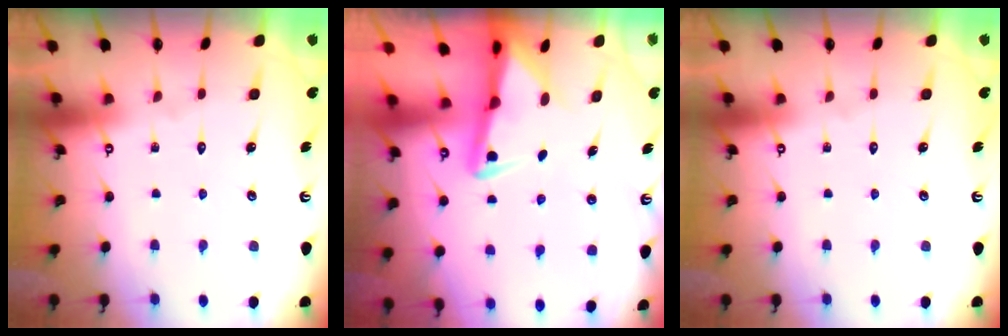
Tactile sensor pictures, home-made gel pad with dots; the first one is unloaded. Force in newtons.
{"total": 3.9, "press": 3.8, "slide": 0.7}
{"total": 0.0}